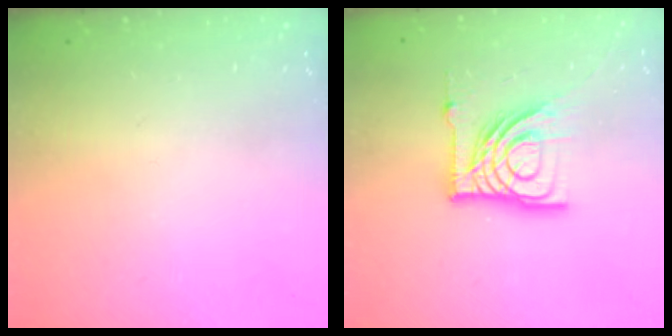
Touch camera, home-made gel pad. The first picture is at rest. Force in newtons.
{"total": 16.2, "press": 16.2, "slide": 1.7}